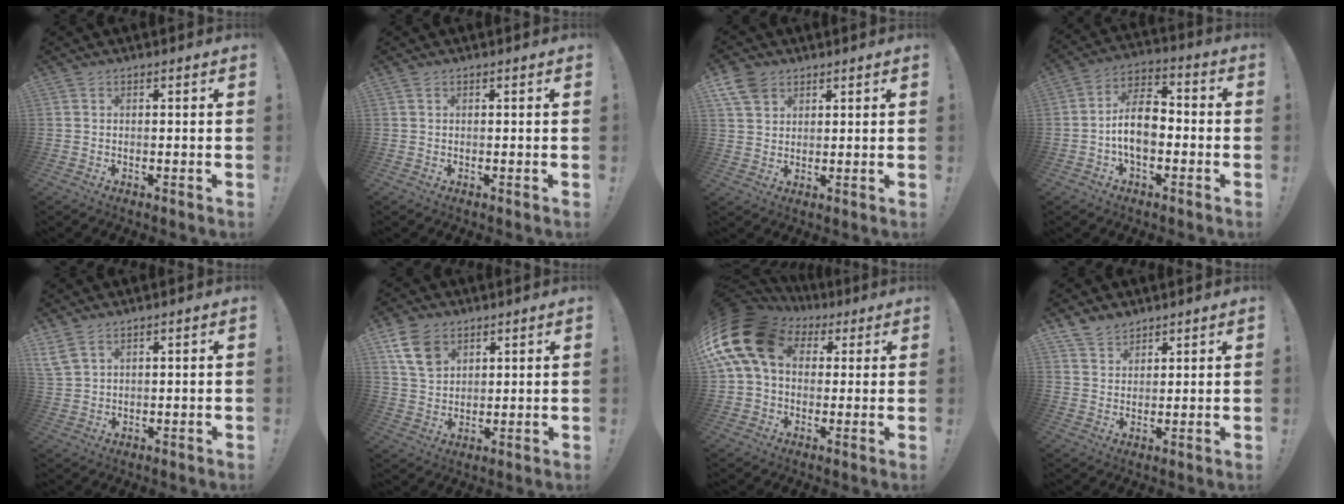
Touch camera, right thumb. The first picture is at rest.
{"total": 0.0}
{"total": 7.7, "force": [4.5, 5.5, 2.9], "torque": [-0.057, -0.016, 0.092]}
{"total": 12.1, "force": [-2.9, 7.2, 9.4], "torque": [-0.168, 0.020, -0.052]}
{"total": 5.5, "force": [3.8, 2.6, 3.1], "torque": [-0.064, -0.014, 0.074]}
{"total": 10.5, "force": [6.0, 7.0, 5.1], "torque": [-0.084, -0.018, 0.120]}
{"total": 19.0, "force": [5.6, 13.3, 12.3], "torque": [-0.227, -0.015, 0.103]}
{"total": 5.4, "force": [4.7, 2.7, 0.8], "torque": [-0.014, -0.033, 0.090]}